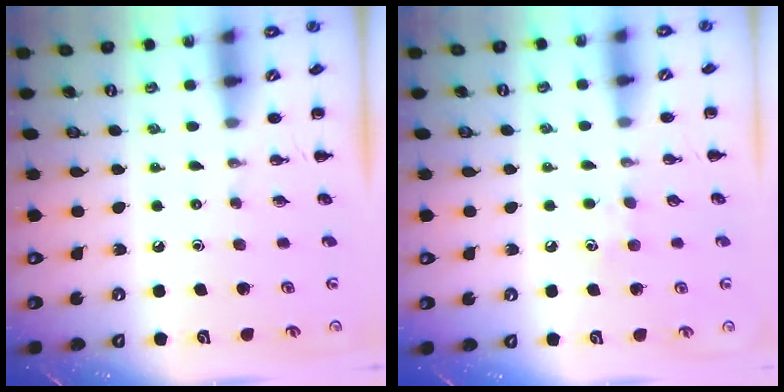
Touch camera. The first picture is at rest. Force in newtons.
{"total": 5.1, "press": 4.8, "slide": 1.6}